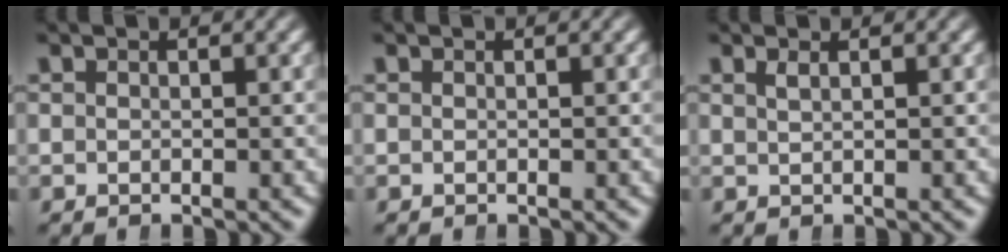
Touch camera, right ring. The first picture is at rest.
{"total": 0.0}
{"total": 1.0, "force": [0.7, -0.4, 0.5], "torque": [-0.006, 0.009, 0.012]}